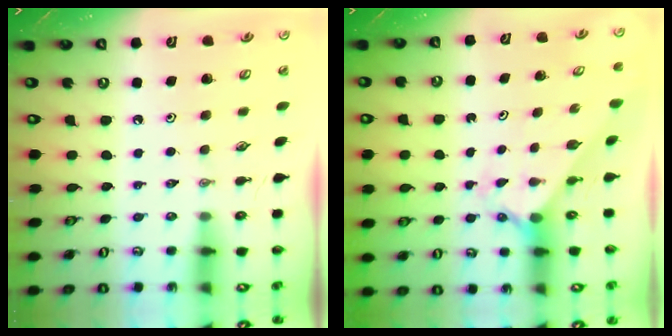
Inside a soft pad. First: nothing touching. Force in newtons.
{"total": 2.0, "press": 2.0, "slide": 0.2}